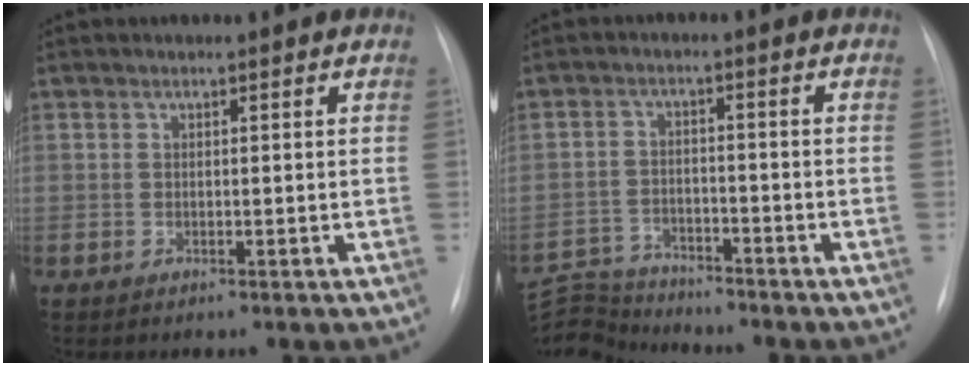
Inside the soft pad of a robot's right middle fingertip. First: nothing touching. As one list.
[{"total": 8.9, "force": [-8.9, 0.9, 0.0], "torque": [-0.010, 0.009, -0.164]}]